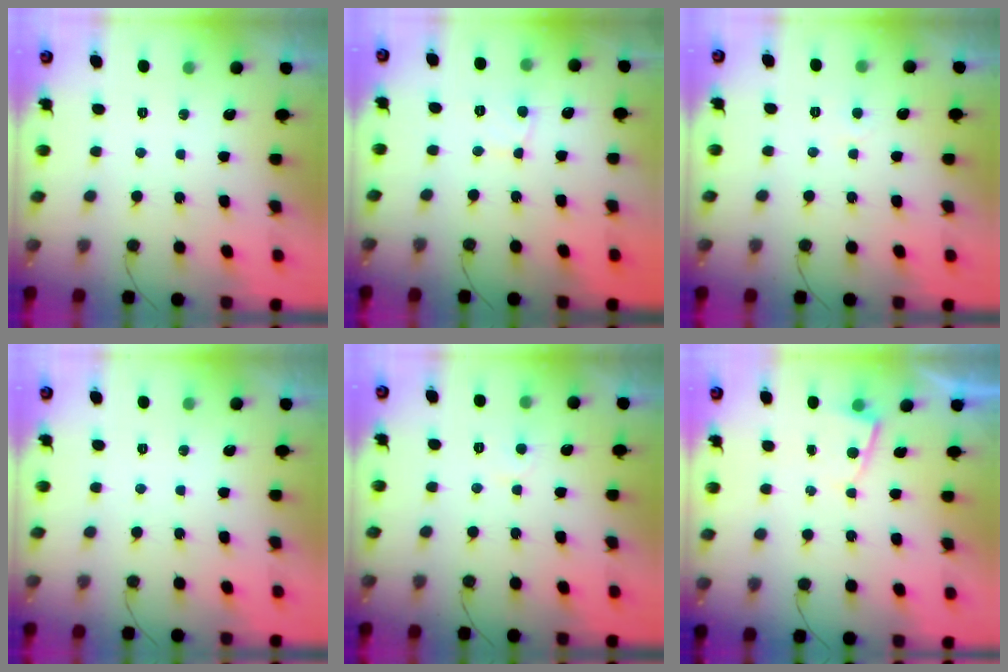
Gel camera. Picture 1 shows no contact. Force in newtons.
{"total": 2.1, "press": 2.1, "slide": 0.1}
{"total": 2.4, "press": 2.3, "slide": 0.3}
{"total": 0.0}
{"total": 2.8, "press": 2.8, "slide": 0.1}
{"total": 2.8, "press": 2.8, "slide": 0.2}